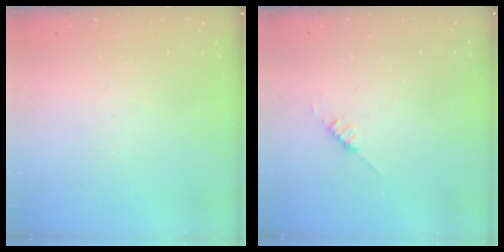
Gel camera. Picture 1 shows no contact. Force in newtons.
{"total": 2.6, "press": 2.6, "slide": 0.3}